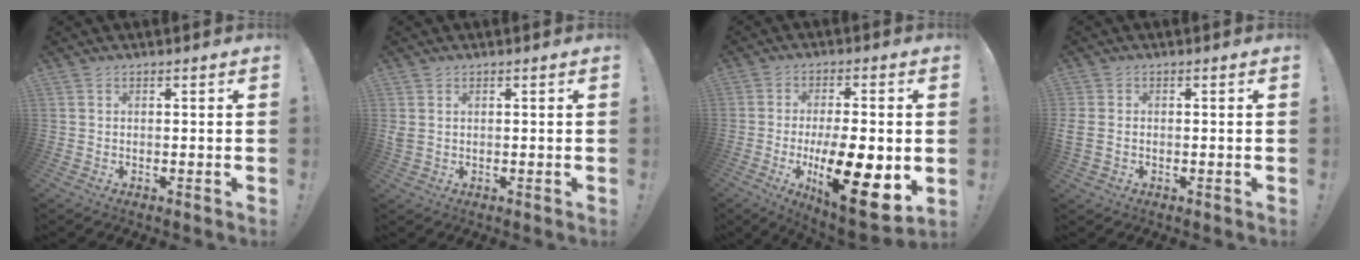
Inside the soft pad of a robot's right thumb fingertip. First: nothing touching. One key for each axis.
{"total": 1.7, "fx": 0.7, "fy": 1.1, "fz": 1.1, "tx": -0.024, "ty": 0.003, "tz": 0.014}
{"total": 18.8, "fx": -4.0, "fy": 6.1, "fz": 17.3, "tx": -0.291, "ty": 0.002, "tz": -0.057}
{"total": 2.2, "fx": -0.5, "fy": 1.5, "fz": 1.6, "tx": -0.034, "ty": 0.009, "tz": -0.004}